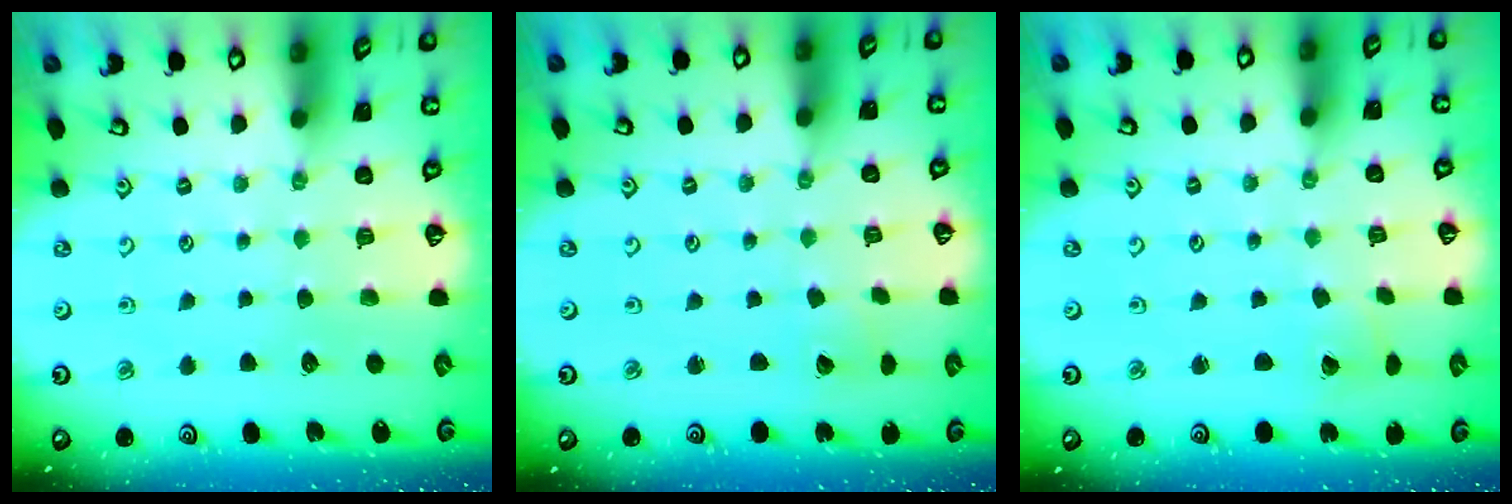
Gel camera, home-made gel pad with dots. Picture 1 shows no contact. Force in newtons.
{"total": 2.6, "press": 2.6, "slide": 0.2}
{"total": 2.0, "press": 2.0, "slide": 0.3}